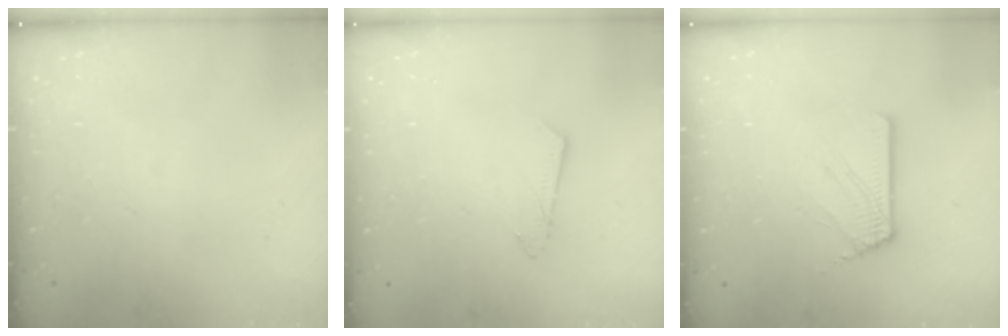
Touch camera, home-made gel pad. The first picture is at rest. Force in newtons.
{"total": 2.9, "press": 2.9, "slide": 0.3}
{"total": 2.3, "press": 2.3, "slide": 0.1}